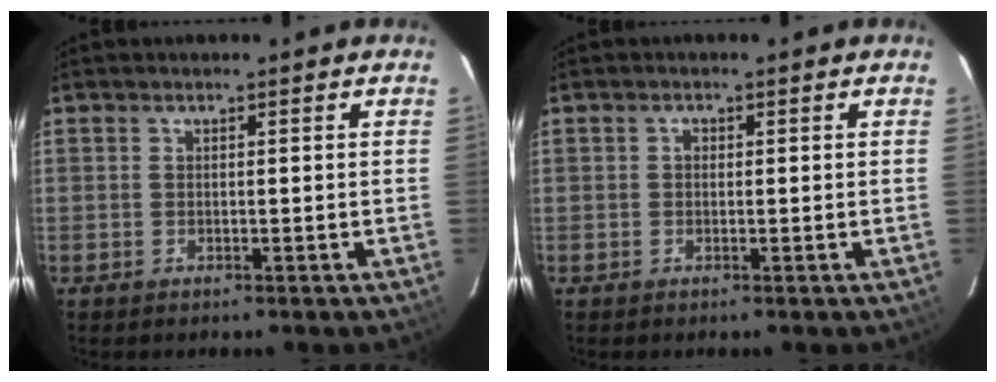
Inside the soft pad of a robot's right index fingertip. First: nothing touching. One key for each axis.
{"total": 0.8, "fx": 0.0, "fy": 0.7, "fz": 0.3, "tx": -0.004, "ty": 0.004, "tz": -0.002}